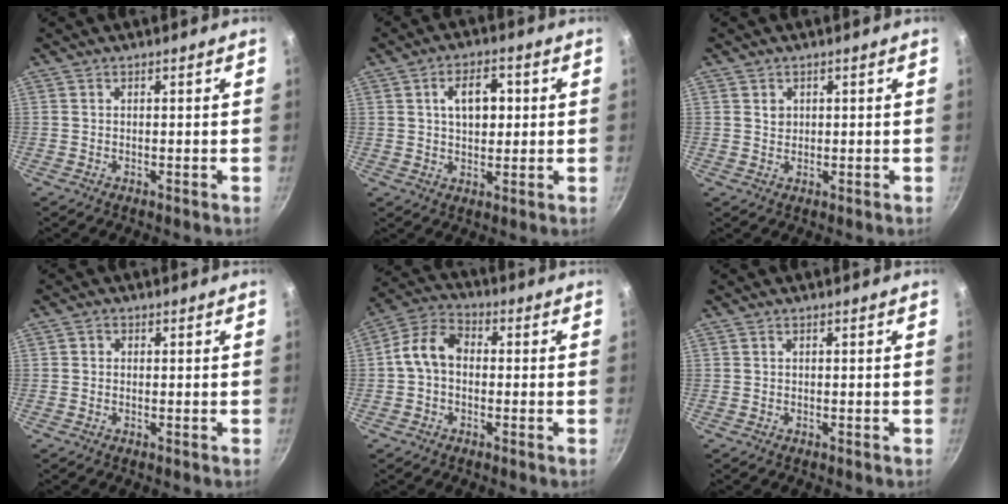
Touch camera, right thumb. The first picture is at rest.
{"total": 7.6, "force": [1.5, 4.5, 6.0], "torque": [-0.078, 0.005, 0.022]}
{"total": 1.9, "force": [0.8, 1.6, 0.7], "torque": [-0.006, 0.001, 0.014]}
{"total": 1.1, "force": [0.1, 1.0, 0.4], "torque": [-0.005, 0.003, 0.000]}
{"total": 8.2, "force": [-0.3, 6.1, 5.5], "torque": [-0.086, 0.027, -0.023]}
{"total": 0.0}